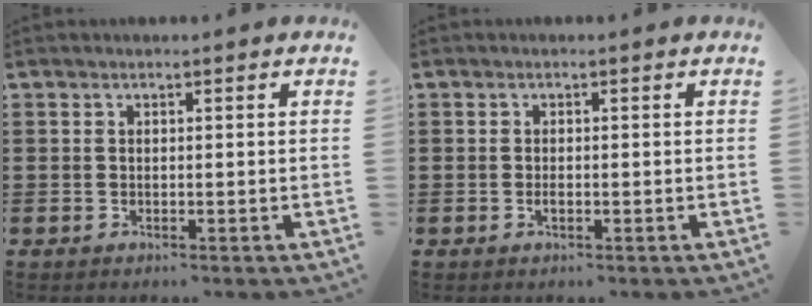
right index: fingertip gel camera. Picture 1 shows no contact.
{"total": 0.9, "force": [-0.3, 0.3, 0.8], "torque": [-0.016, -0.005, -0.004]}